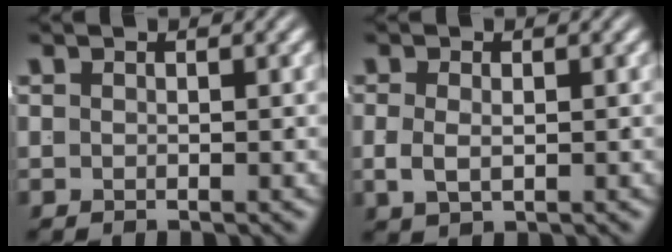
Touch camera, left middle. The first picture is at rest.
{"total": 1.7, "force": [-0.1, 1.0, 1.3], "torque": [-0.033, -0.005, 0.007]}